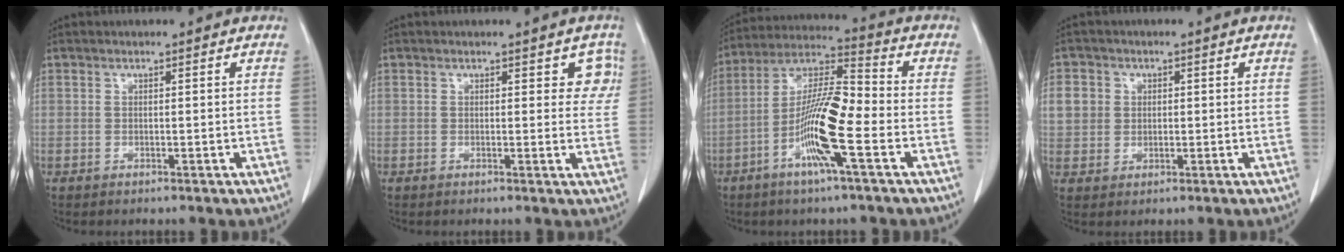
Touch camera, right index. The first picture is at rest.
{"total": 3.7, "force": [1.7, 2.1, 2.6], "torque": [-0.002, 0.002, 0.012]}
{"total": 13.0, "force": [-4.3, 1.1, 12.2], "torque": [-0.236, 0.003, -0.087]}
{"total": 4.6, "force": [1.0, 4.3, 1.2], "torque": [-0.018, 0.008, 0.021]}